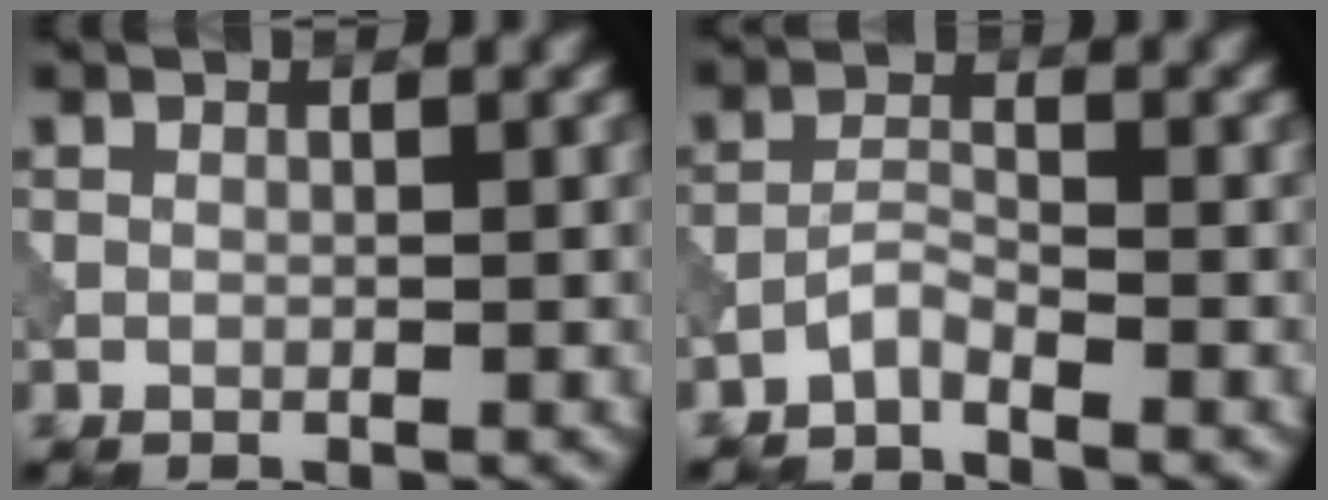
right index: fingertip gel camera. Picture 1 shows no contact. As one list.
[{"total": 1.8, "force": [-1.7, 0.2, 0.8], "torque": [-0.017, 0.006, -0.040]}]